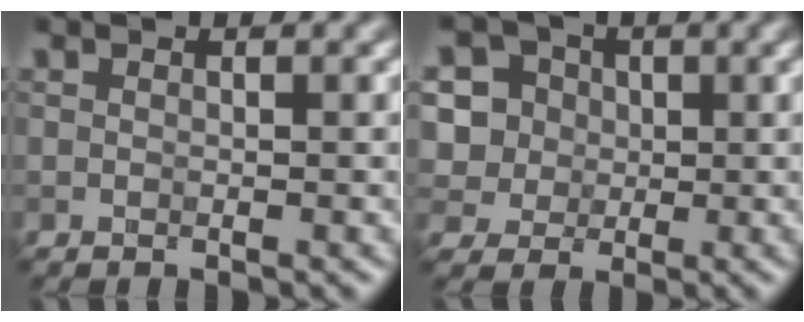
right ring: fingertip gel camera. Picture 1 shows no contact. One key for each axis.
{"total": 8.6, "fx": 2.7, "fy": 7.6, "fz": 2.9, "tx": -0.079, "ty": 0.040, "tz": 0.029}